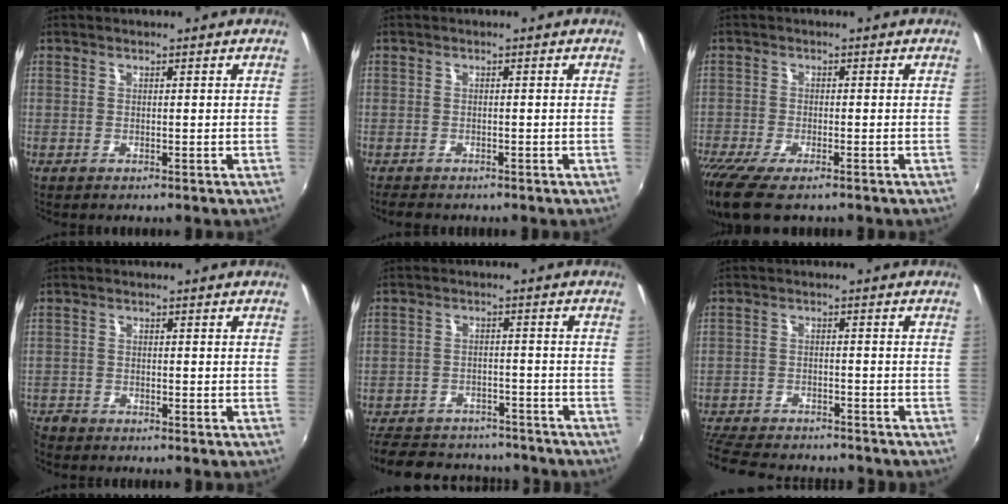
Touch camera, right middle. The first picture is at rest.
{"total": 2.5, "force": [-2.1, 1.0, 0.8], "torque": [-0.024, -0.007, -0.038]}
{"total": 10.0, "force": [-7.3, 2.7, 6.3], "torque": [-0.152, -0.049, -0.136]}
{"total": 3.3, "force": [-3.1, 1.2, 0.3], "torque": [-0.020, -0.012, -0.064]}
{"total": 18.7, "force": [-15.6, 7.8, 6.7], "torque": [-0.162, 0.019, -0.210]}
{"total": 14.8, "force": [-12.8, 4.3, 5.9], "torque": [-0.147, -0.016, -0.199]}